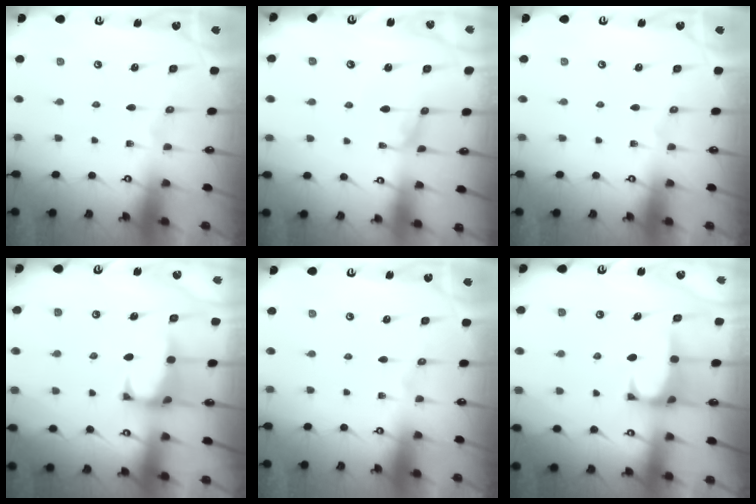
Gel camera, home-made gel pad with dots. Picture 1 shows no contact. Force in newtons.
{"total": 0.7, "press": 0.5, "slide": 0.4}
{"total": 0.0}
{"total": 1.6, "press": 1.5, "slide": 0.6}
{"total": 0.0}
{"total": 1.1, "press": 0.9, "slide": 0.6}